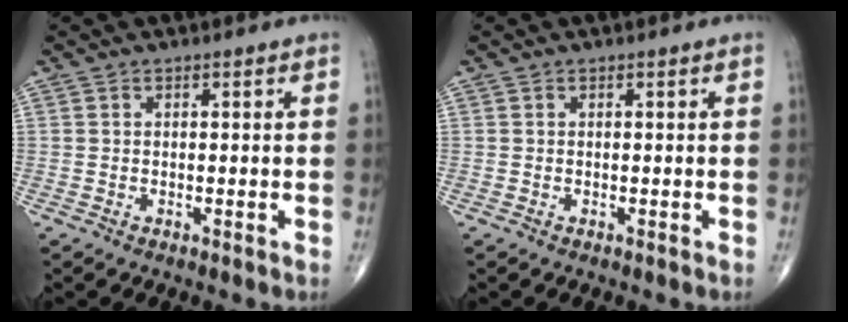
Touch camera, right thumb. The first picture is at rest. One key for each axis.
{"total": 0.0}